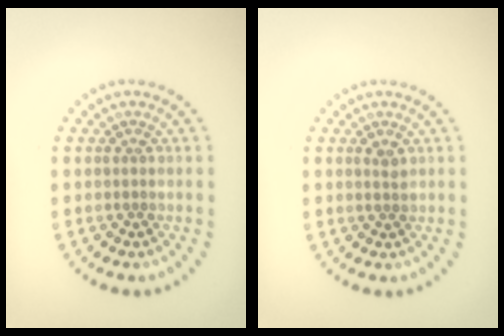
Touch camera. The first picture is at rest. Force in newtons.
{"total": 0.8, "press": 0.8, "slide": 0.3}